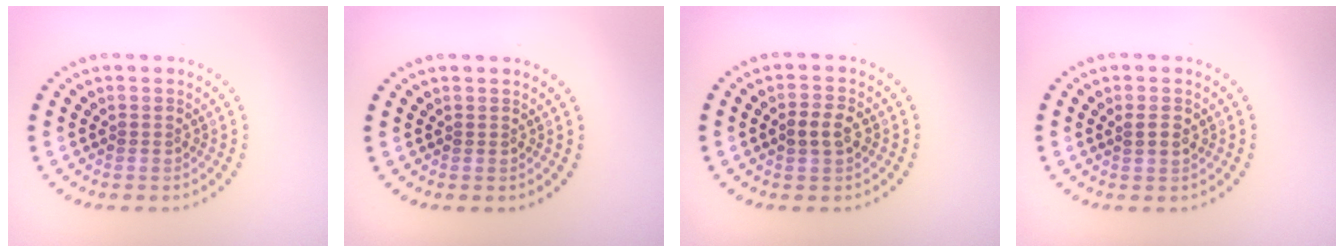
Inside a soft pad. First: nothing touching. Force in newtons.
{"total": 0.0}
{"total": 2.4, "press": 2.3, "slide": 0.3}
{"total": 0.9, "press": 0.9, "slide": 0.2}